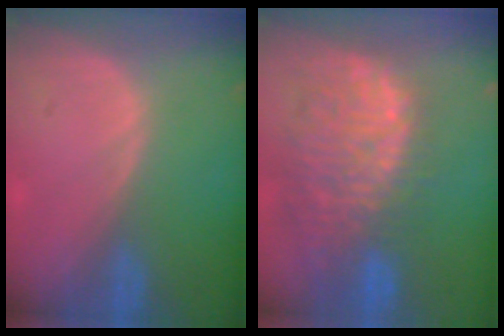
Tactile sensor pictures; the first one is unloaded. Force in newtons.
{"total": 12.7, "press": 11.1, "slide": 6.1}